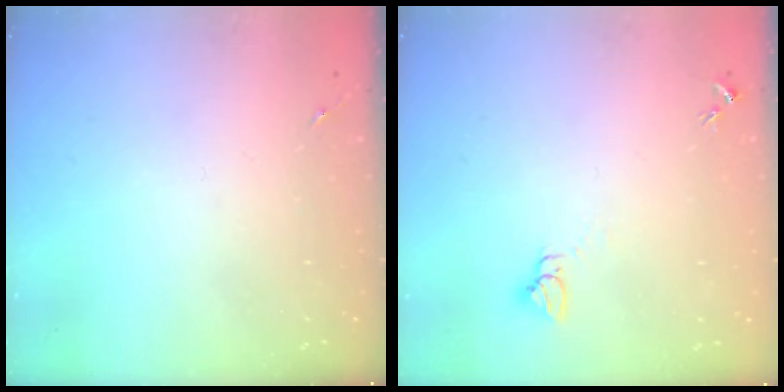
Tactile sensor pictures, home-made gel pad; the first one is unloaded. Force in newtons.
{"total": 3.0, "press": 3.0, "slide": 0.1}